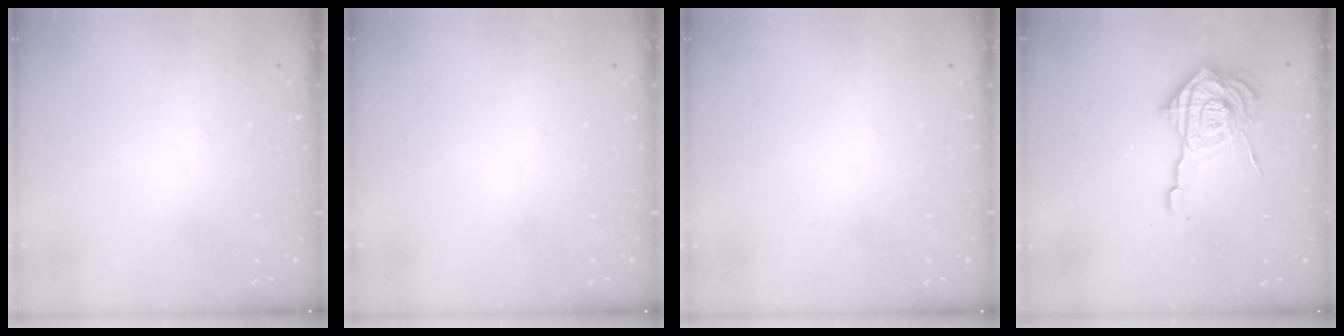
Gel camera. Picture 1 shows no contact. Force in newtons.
{"total": 0.0}
{"total": 0.0}
{"total": 18.1, "press": 18.0, "slide": 1.5}